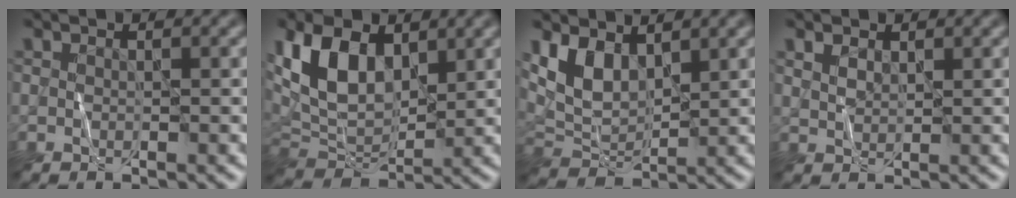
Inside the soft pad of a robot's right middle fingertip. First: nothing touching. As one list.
[{"total": 8.4, "force": [3.2, 5.0, 5.9], "torque": [-0.134, 0.001, 0.056]}, {"total": 4.7, "force": [2.4, 2.7, 3.0], "torque": [-0.067, -0.010, 0.048]}, {"total": 1.3, "force": [0.9, 0.7, 0.6], "torque": [-0.017, 0.000, 0.023]}]